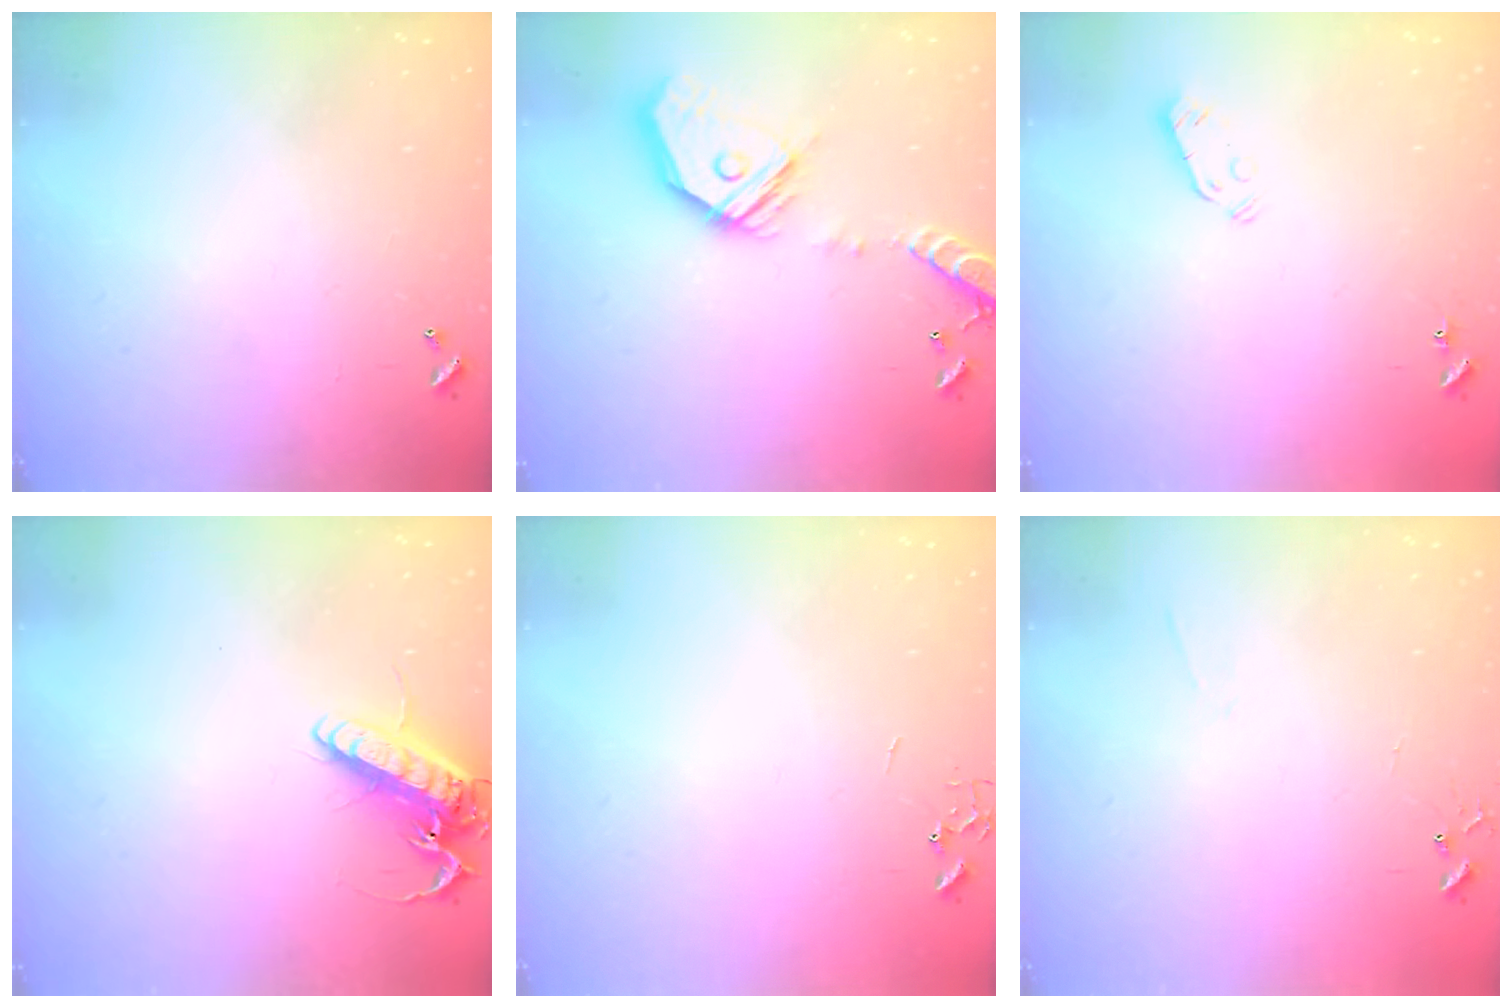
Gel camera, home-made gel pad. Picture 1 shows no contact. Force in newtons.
{"total": 18.8, "press": 18.6, "slide": 3.0}
{"total": 3.7, "press": 3.6, "slide": 0.6}
{"total": 15.2, "press": 15.0, "slide": 2.4}
{"total": 0.0}
{"total": 4.4, "press": 4.4, "slide": 0.4}